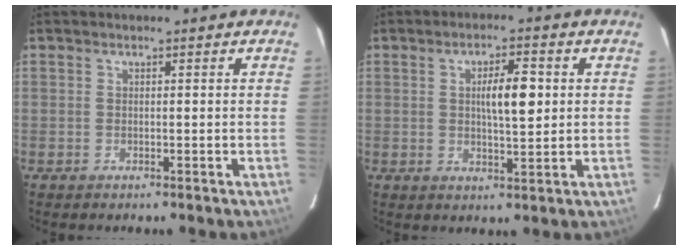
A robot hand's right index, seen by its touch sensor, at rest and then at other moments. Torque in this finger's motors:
{"motor_torque": [0.36, -0.14, 0.21, 0.08]}